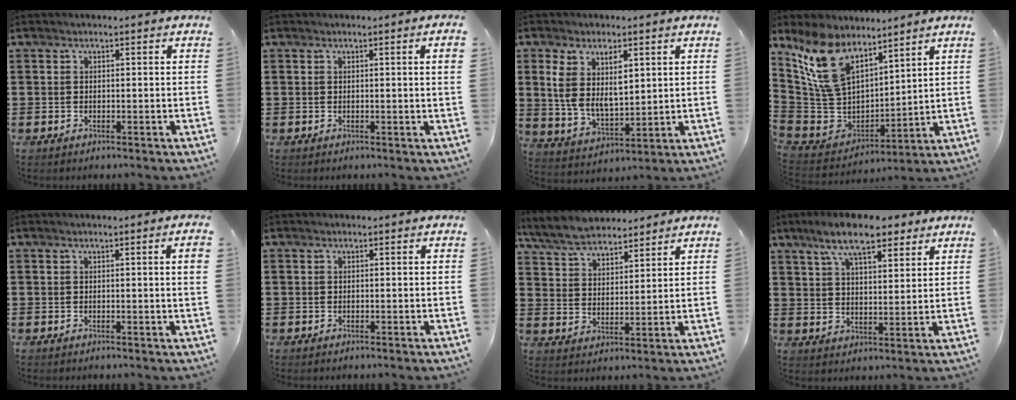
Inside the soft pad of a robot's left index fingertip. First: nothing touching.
{"total": 1.3, "force": [0.3, -0.2, 1.3], "torque": [-0.022, -0.002, 0.004]}
{"total": 7.7, "force": [3.1, 3.9, 5.8], "torque": [-0.124, -0.004, 0.054]}
{"total": 12.2, "force": [8.4, 6.4, 6.1], "torque": [-0.178, -0.036, 0.161]}
{"total": 1.7, "force": [0.4, -0.1, 1.7], "torque": [-0.029, -0.002, 0.006]}
{"total": 0.0}
{"total": 6.8, "force": [6.2, 1.9, 2.1], "torque": [-0.066, -0.013, 0.116]}
{"total": 9.2, "force": [6.7, 2.8, 5.6], "torque": [-0.117, -0.003, 0.120]}